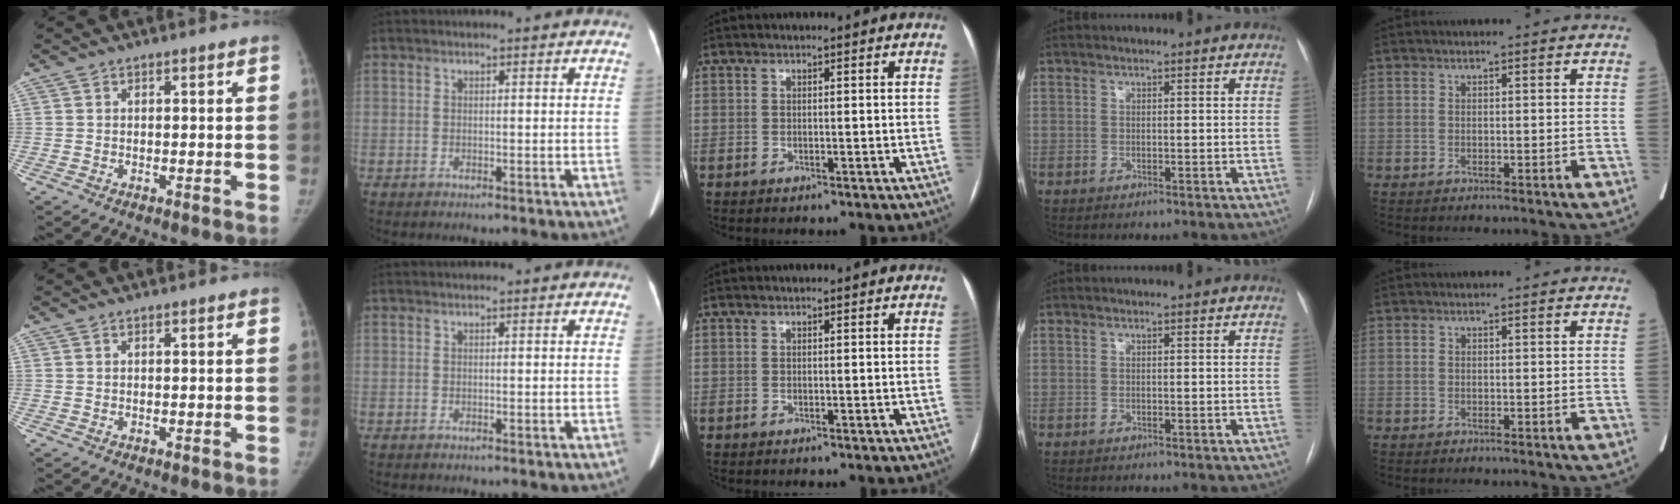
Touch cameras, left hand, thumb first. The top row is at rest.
{}